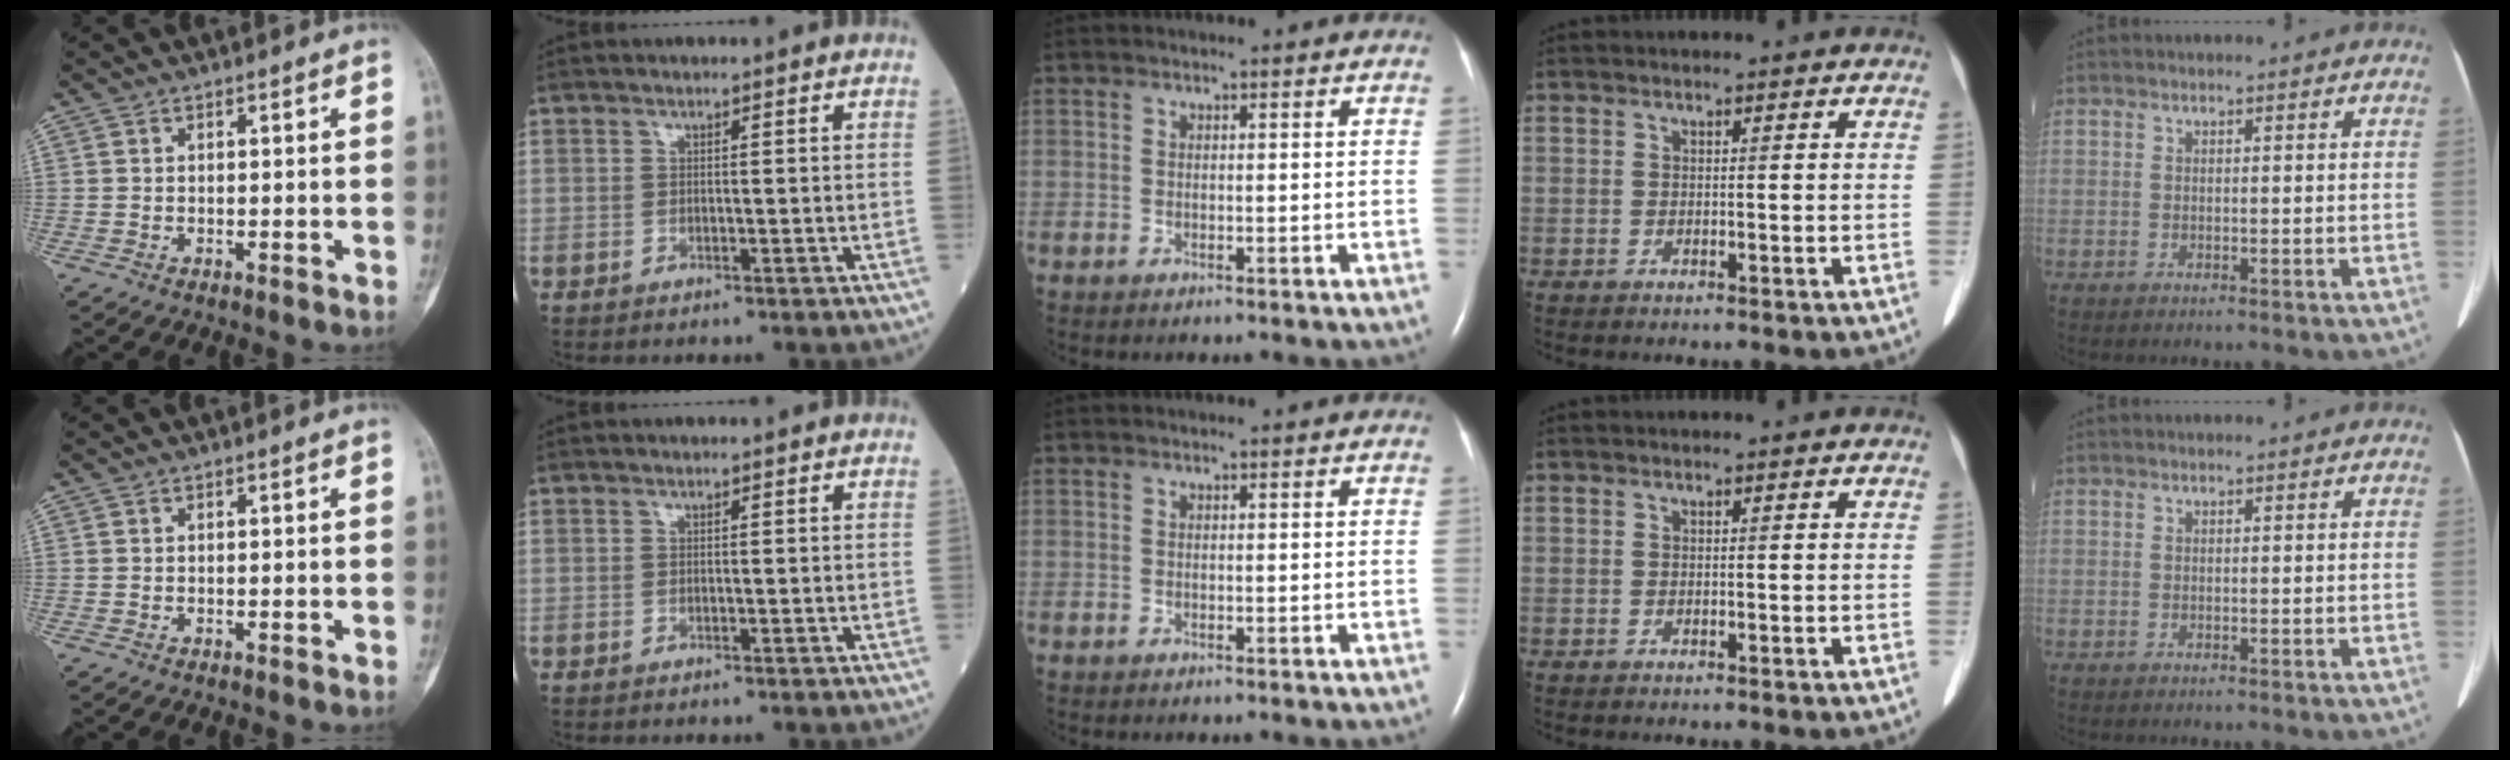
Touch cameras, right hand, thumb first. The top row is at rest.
{}